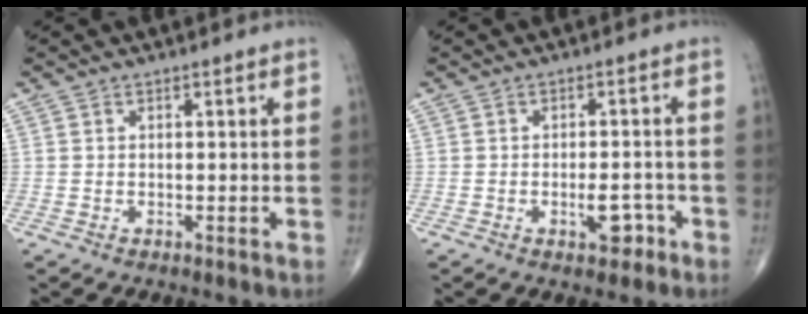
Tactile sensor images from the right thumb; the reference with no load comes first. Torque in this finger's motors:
{"motor_torque": [2.90, 2.11, 1.18, -0.98, 0.46]}